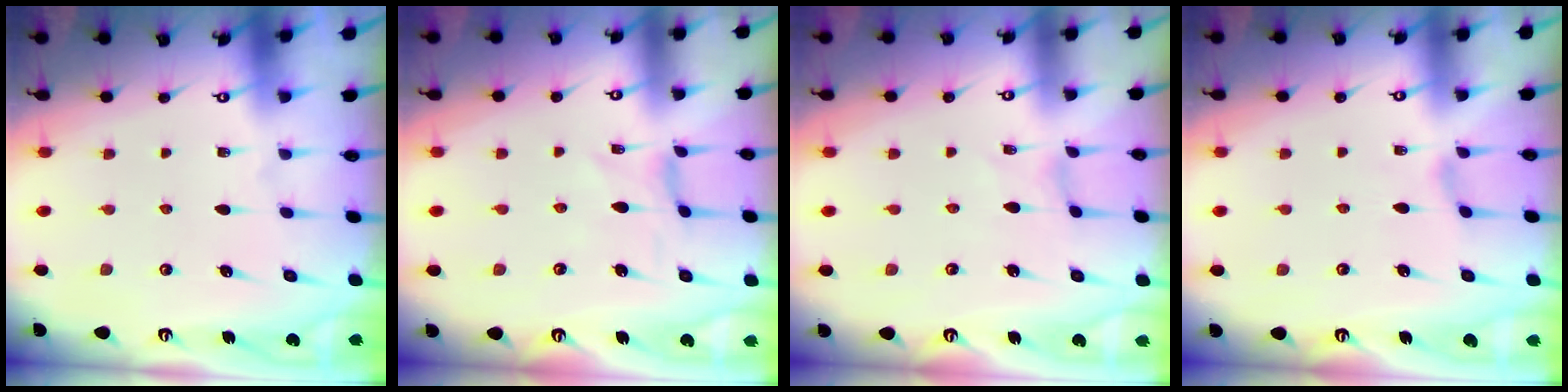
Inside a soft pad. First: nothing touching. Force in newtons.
{"total": 0.0}
{"total": 0.0}
{"total": 1.0, "press": 1.0, "slide": 0.2}